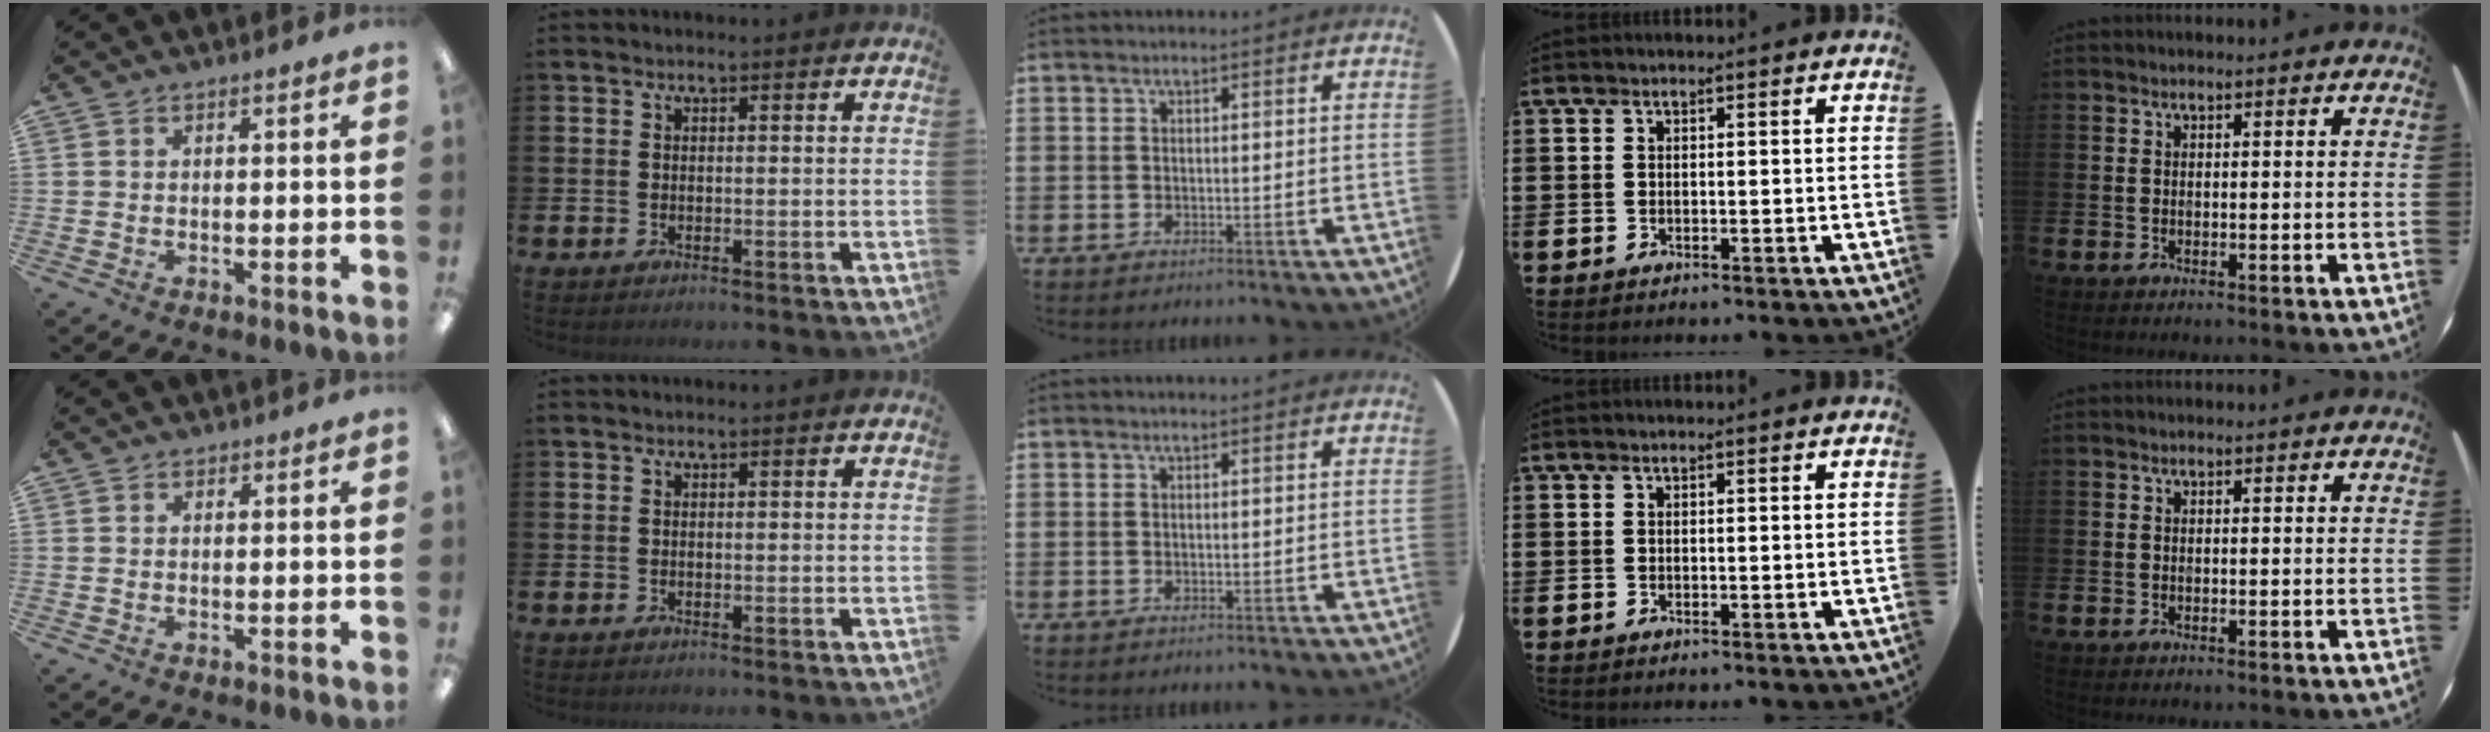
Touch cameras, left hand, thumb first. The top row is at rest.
{}